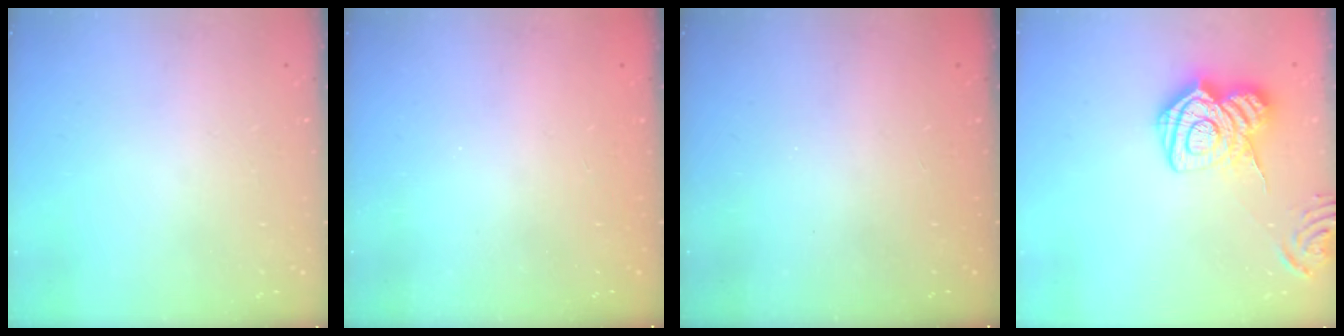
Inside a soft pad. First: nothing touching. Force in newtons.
{"total": 2.3, "press": 2.2, "slide": 0.7}
{"total": 2.4, "press": 2.3, "slide": 0.8}
{"total": 16.9, "press": 16.8, "slide": 1.1}